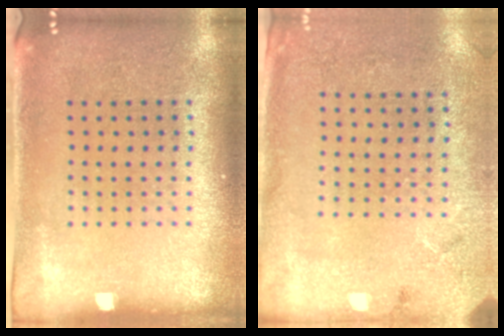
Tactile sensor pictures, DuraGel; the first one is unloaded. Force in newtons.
{"total": 2.7, "press": 2.2, "slide": 1.7}